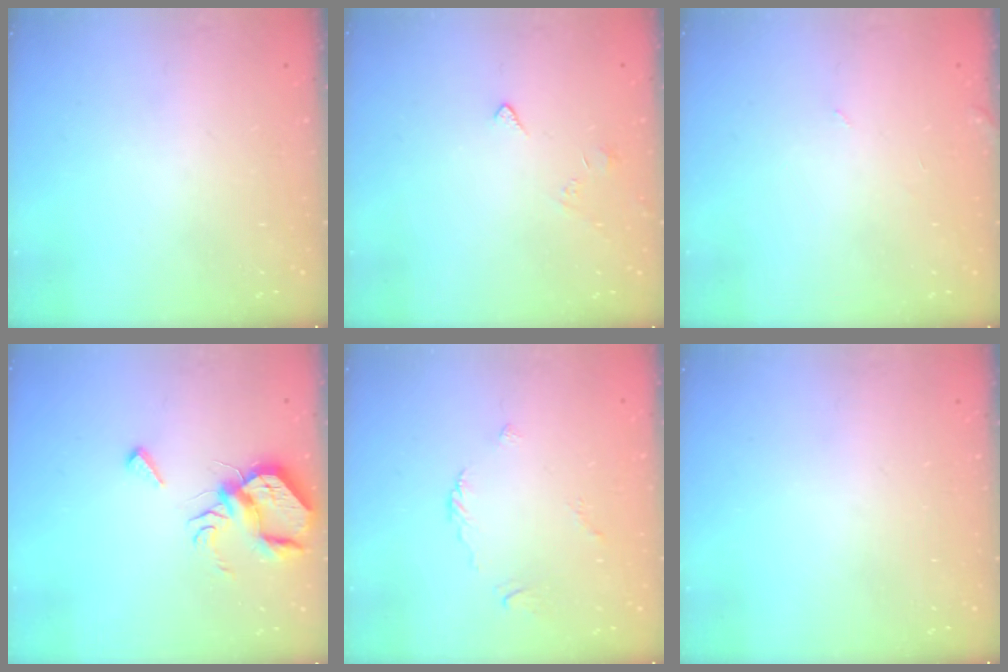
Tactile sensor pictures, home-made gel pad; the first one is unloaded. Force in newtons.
{"total": 2.7, "press": 2.6, "slide": 0.4}
{"total": 1.5, "press": 1.5, "slide": 0.1}
{"total": 9.6, "press": 9.5, "slide": 1.0}
{"total": 2.7, "press": 2.6, "slide": 0.6}
{"total": 0.0}